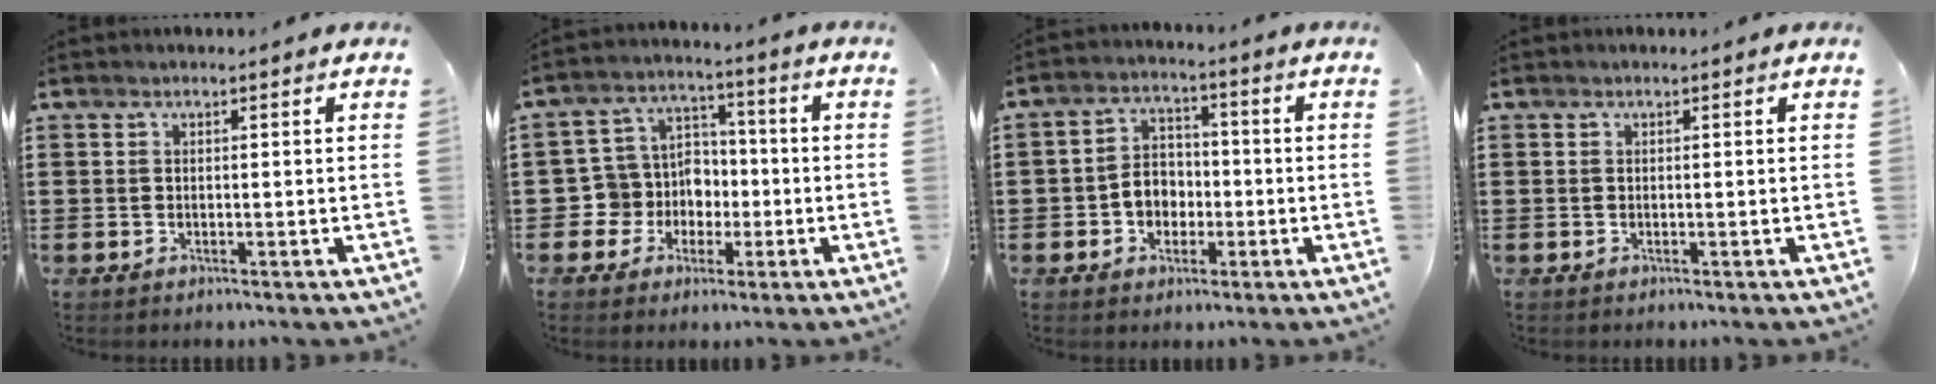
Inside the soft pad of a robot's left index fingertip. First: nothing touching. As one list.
[{"total": 8.1, "force": [-0.9, 7.8, 2.0], "torque": [-0.089, 0.000, -0.016]}, {"total": 5.1, "force": [-1.5, 4.1, 2.6], "torque": [-0.056, 0.014, -0.031]}, {"total": 0.0}]